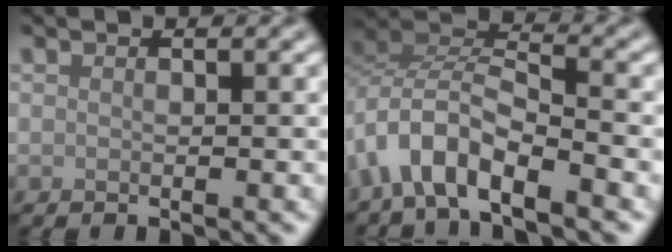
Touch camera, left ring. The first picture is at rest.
{"total": 5.6, "force": [-3.9, 1.8, 3.6], "torque": [-0.061, 0.008, -0.083]}